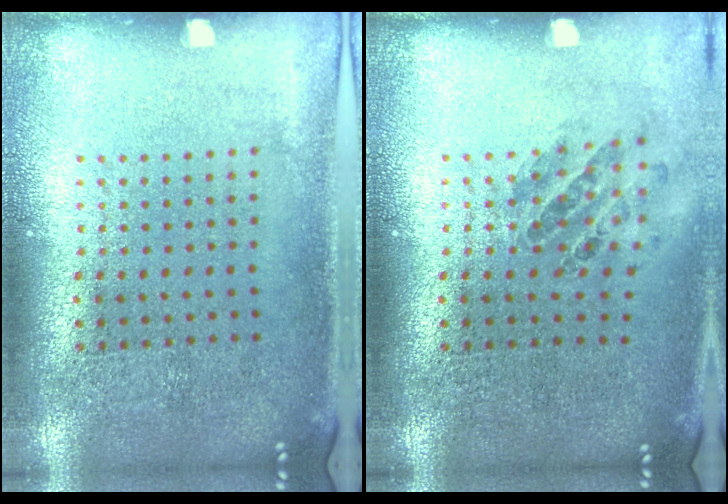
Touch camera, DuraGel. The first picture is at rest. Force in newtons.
{"total": 0.9, "press": 0.9, "slide": 0.1}